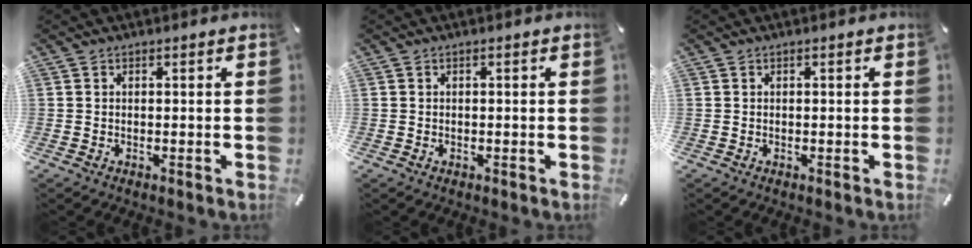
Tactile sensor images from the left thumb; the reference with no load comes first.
{"total": 0.6, "force": [-0.2, 0.3, 0.4], "torque": [-0.008, 0.001, -0.004]}
{"total": 0.0}